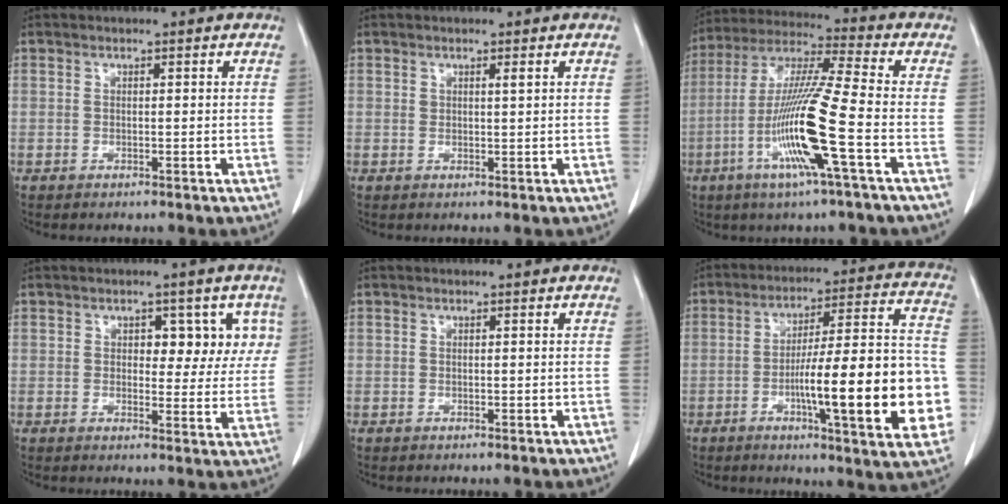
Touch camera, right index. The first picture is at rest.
{"total": 0.7, "force": [0.6, 0.1, 0.5], "torque": [-0.008, -0.001, 0.011]}
{"total": 14.9, "force": [-4.7, -0.9, 14.1], "torque": [-0.285, -0.013, -0.095]}
{"total": 5.9, "force": [2.2, 3.6, 4.1], "torque": [-0.029, 0.015, 0.024]}
{"total": 0.0}
{"total": 21.7, "force": [-5.2, 2.6, 20.9], "torque": [-0.247, 0.018, -0.068]}